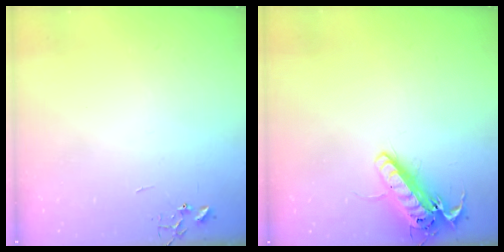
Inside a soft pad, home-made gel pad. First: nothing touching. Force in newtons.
{"total": 15.8, "press": 15.6, "slide": 2.7}